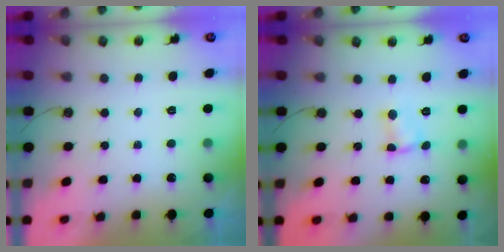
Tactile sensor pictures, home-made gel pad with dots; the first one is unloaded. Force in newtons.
{"total": 2.7, "press": 2.7, "slide": 0.4}